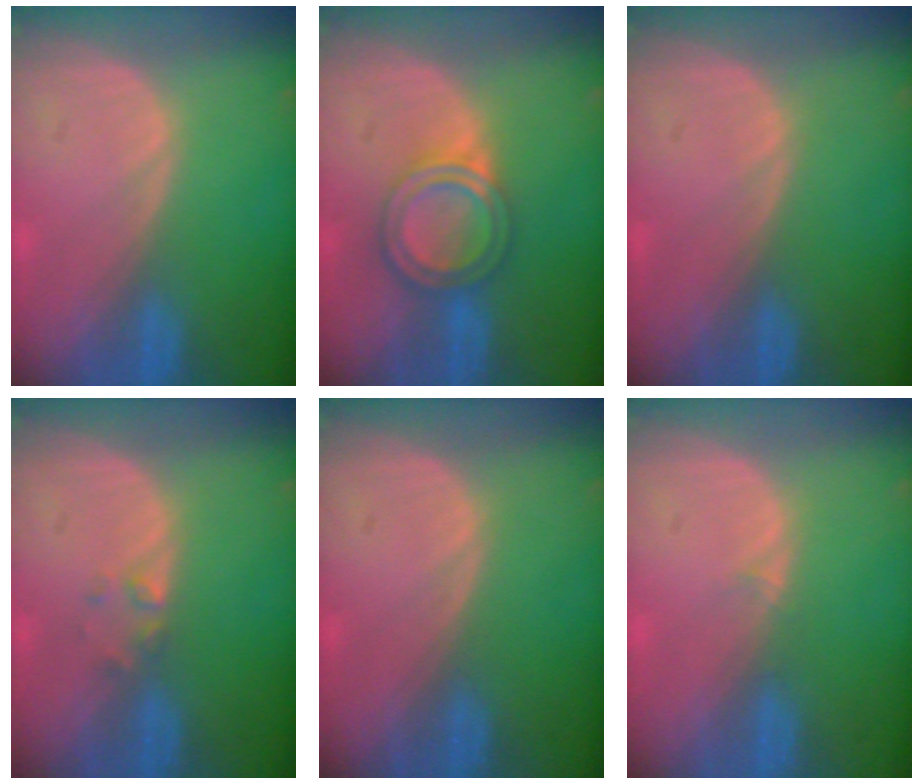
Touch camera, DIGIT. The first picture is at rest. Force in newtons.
{"total": 6.2, "press": 5.4, "slide": 3.0}
{"total": 0.0}
{"total": 1.4, "press": 1.3, "slide": 0.2}
{"total": 0.0}
{"total": 0.9, "press": 0.5, "slide": 0.7}